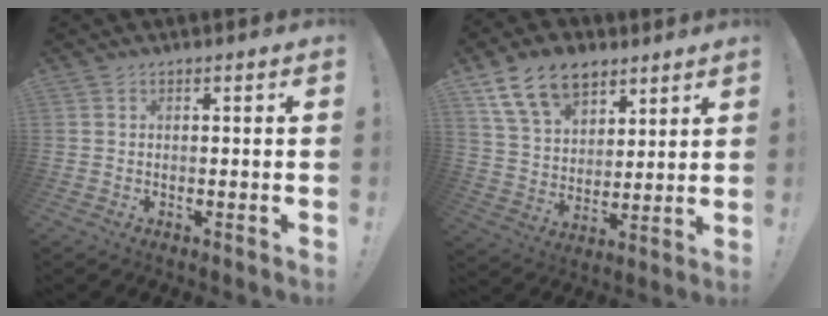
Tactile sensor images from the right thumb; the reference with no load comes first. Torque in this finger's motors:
{"motor_torque": [0.27, 0.54, 0.02, 0.28, 0.23]}